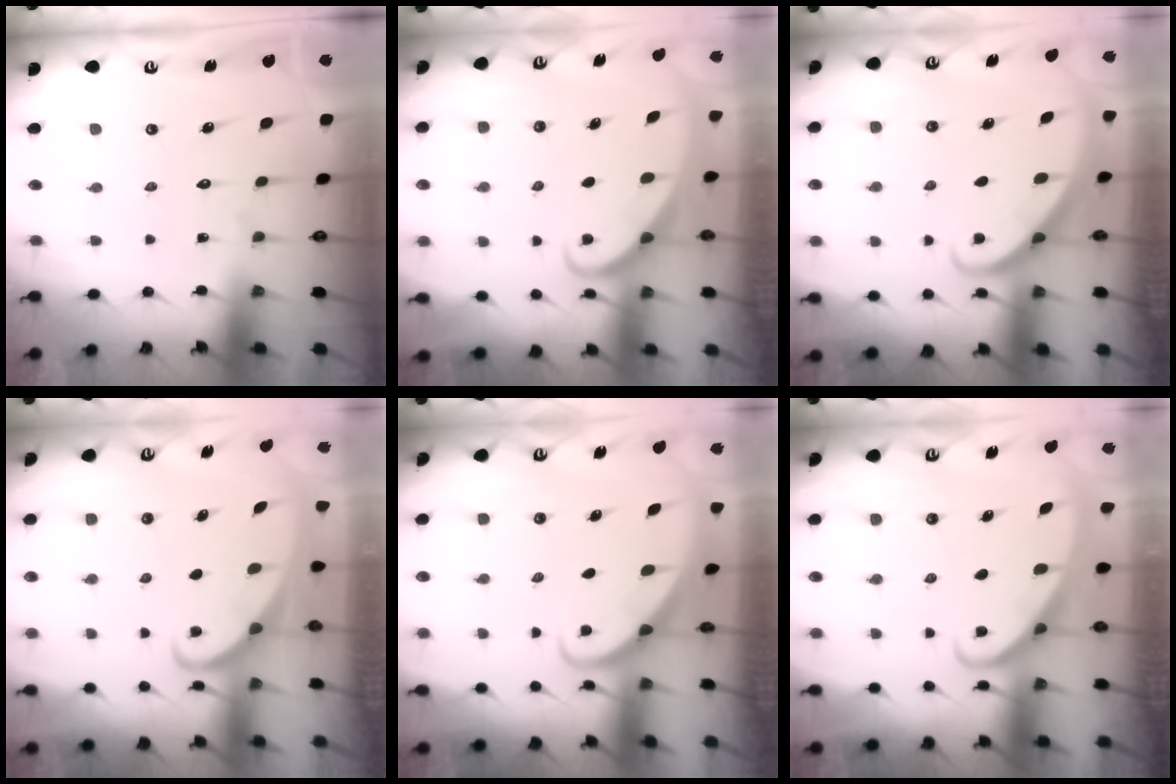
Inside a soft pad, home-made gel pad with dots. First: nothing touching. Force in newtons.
{"total": 2.1, "press": 2.1, "slide": 0.0}
{"total": 2.7, "press": 2.7, "slide": 0.1}
{"total": 2.2, "press": 2.2, "slide": 0.3}
{"total": 2.4, "press": 2.4, "slide": 0.2}
{"total": 2.9, "press": 2.9, "slide": 0.3}